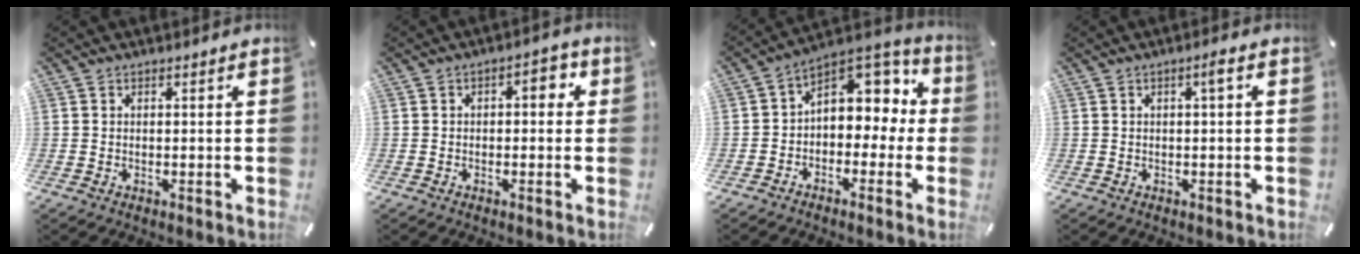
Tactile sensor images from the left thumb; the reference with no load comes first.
{"total": 3.6, "force": [-0.5, 2.1, 2.8], "torque": [-0.041, 0.010, -0.018]}
{"total": 7.9, "force": [2.4, 6.5, 3.9], "torque": [-0.050, -0.022, 0.043]}
{"total": 2.1, "force": [0.2, 0.4, 2.1], "torque": [-0.040, 0.006, 0.001]}